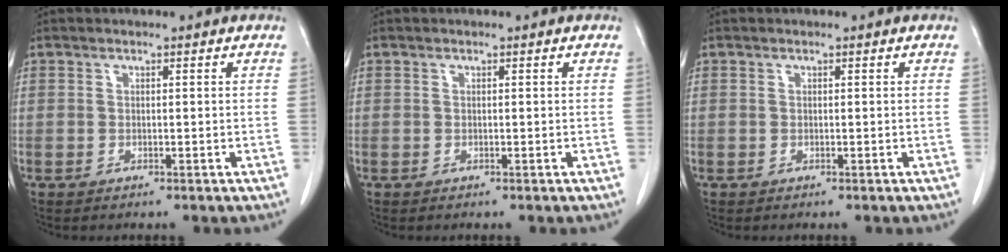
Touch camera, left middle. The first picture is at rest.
{"total": 0.0}
{"total": 0.0}